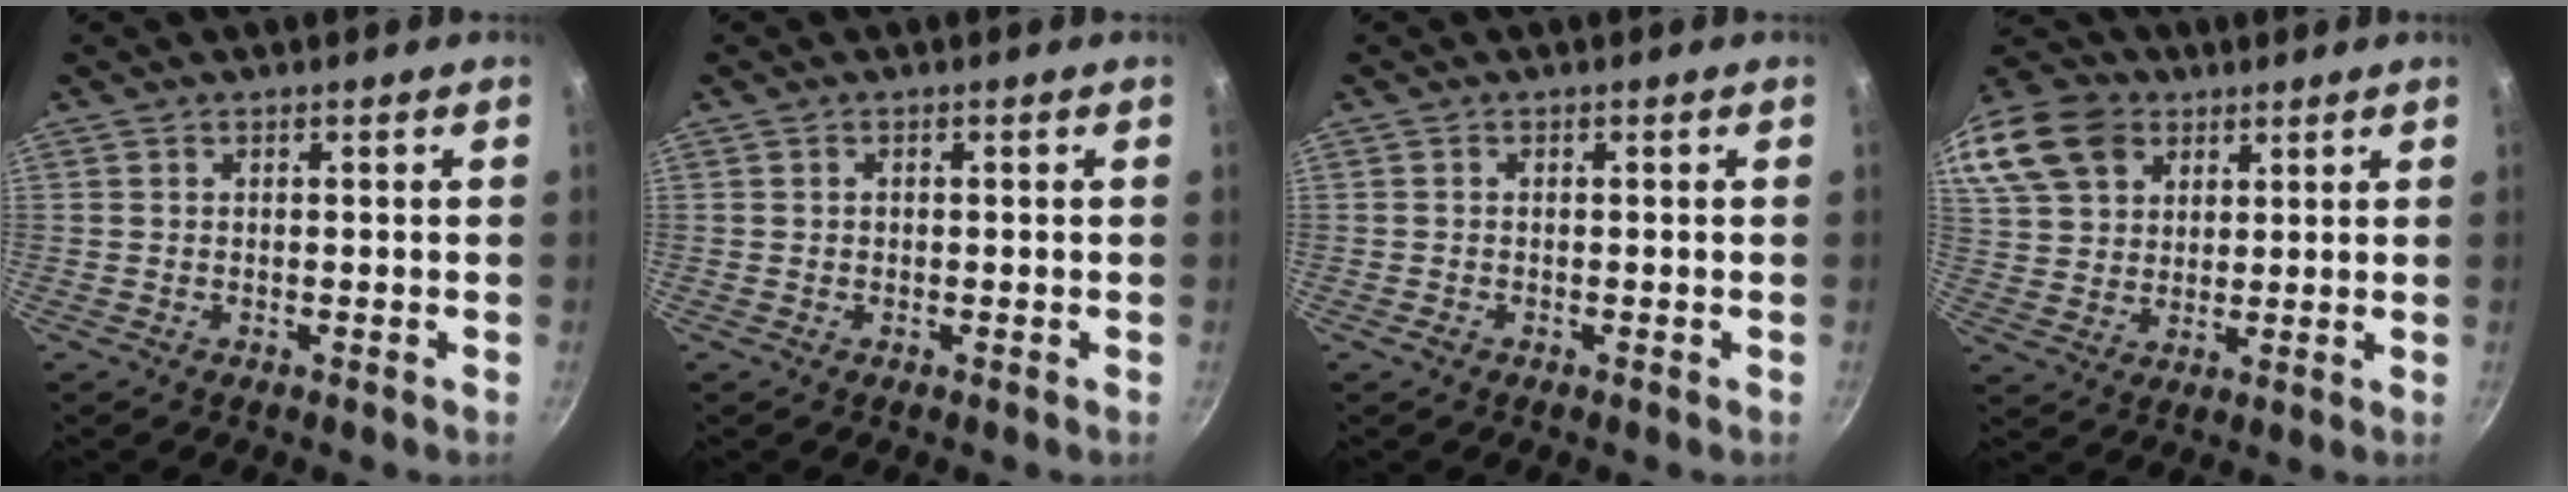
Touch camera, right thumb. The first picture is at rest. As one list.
[{"total": 0.5, "force": [0.0, 0.5, 0.2], "torque": [-0.003, 0.003, 0.001]}, {"total": 0.8, "force": [-0.6, 0.5, 0.3], "torque": [-0.004, 0.000, -0.010]}, {"total": 22.5, "force": [11.4, 16.3, 10.5], "torque": [-0.251, 0.030, 0.214]}]